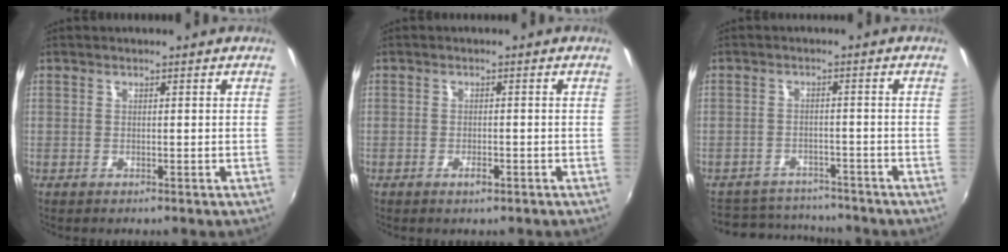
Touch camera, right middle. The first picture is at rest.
{"total": 1.7, "force": [-1.0, 0.7, 1.1], "torque": [-0.020, -0.002, -0.019]}
{"total": 10.5, "force": [-9.7, 3.5, 2.2], "torque": [-0.062, 0.013, -0.142]}